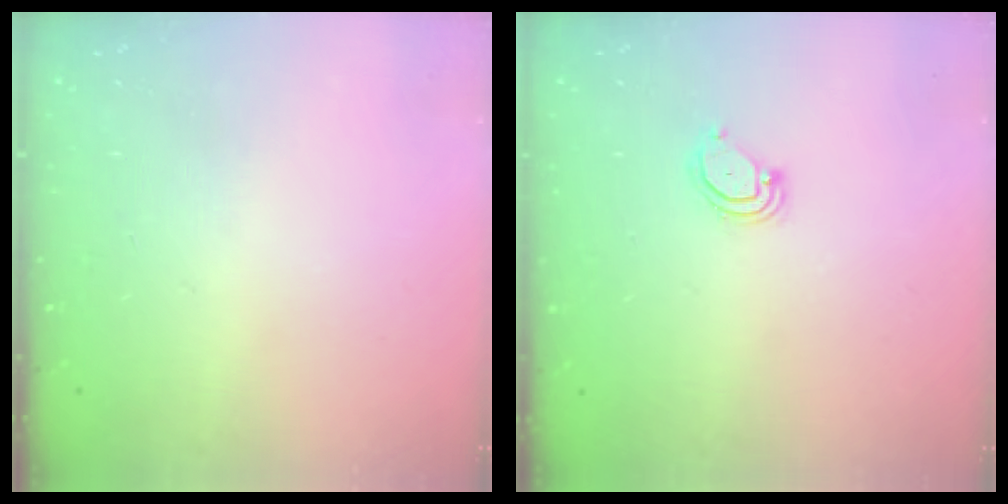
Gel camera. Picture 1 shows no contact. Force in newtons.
{"total": 4.0, "press": 4.0, "slide": 0.3}